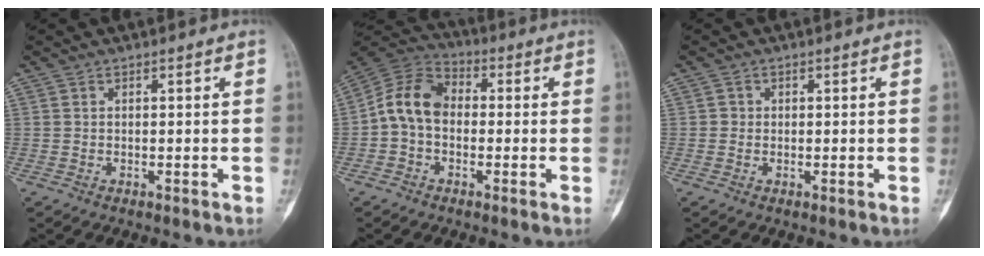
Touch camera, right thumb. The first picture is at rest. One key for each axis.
{"total": 10.1, "fx": -0.7, "fy": 7.5, "fz": 6.8, "tx": -0.114, "ty": 0.031, "tz": -0.030}
{"total": 0.9, "fx": 0.0, "fy": 0.9, "fz": 0.1, "tx": 0.004, "ty": 0.003, "tz": 0.000}